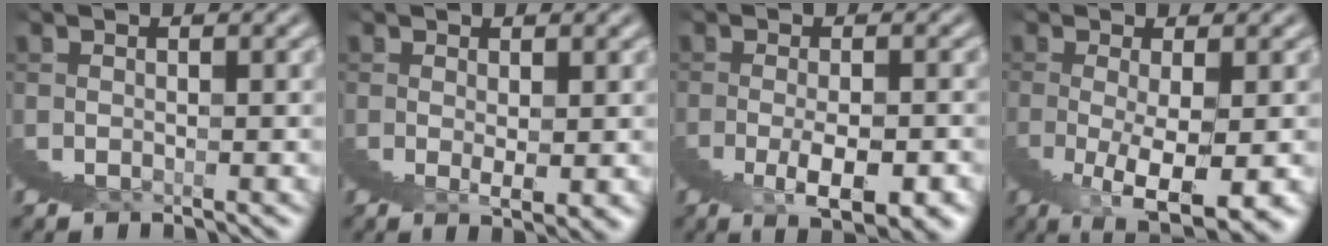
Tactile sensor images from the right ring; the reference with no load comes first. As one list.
[{"total": 2.3, "force": [1.6, -1.1, 1.2], "torque": [-0.005, 0.013, 0.025]}, {"total": 3.1, "force": [-0.1, -0.6, 3.0], "torque": [-0.030, 0.016, -0.004]}, {"total": 5.1, "force": [-0.5, 0.0, 5.0], "torque": [-0.078, 0.003, -0.001]}]